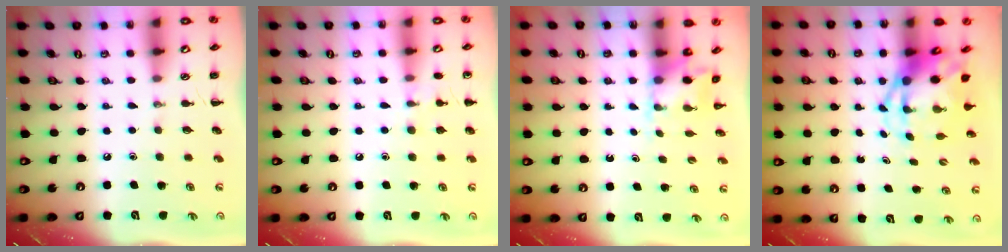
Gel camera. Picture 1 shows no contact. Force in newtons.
{"total": 7.0, "press": 6.6, "slide": 2.2}
{"total": 2.5, "press": 2.5, "slide": 0.5}
{"total": 5.6, "press": 5.3, "slide": 1.7}